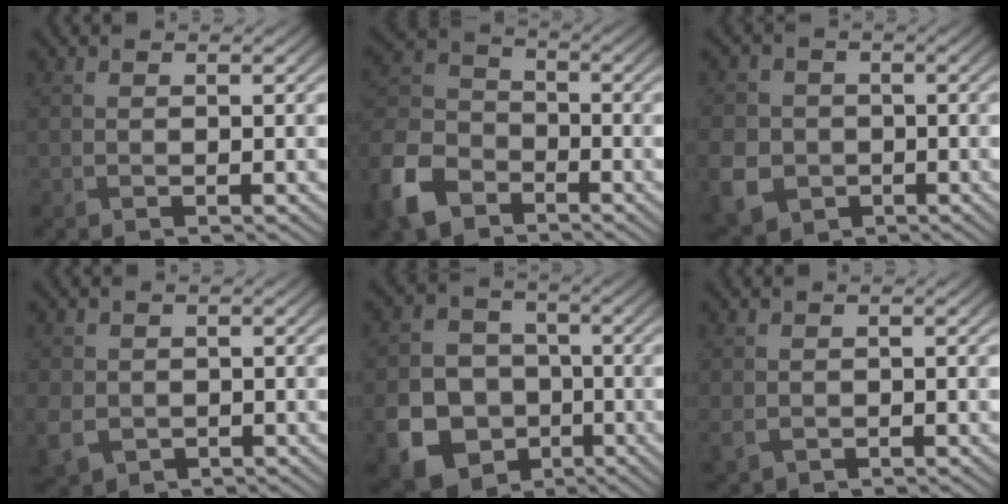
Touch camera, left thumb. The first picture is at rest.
{"total": 11.2, "force": [-6.9, 7.1, 5.3], "torque": [-0.144, -0.018, -0.159]}
{"total": 8.4, "force": [-2.3, 7.4, 3.2], "torque": [-0.108, -0.034, -0.063]}
{"total": 4.5, "force": [-1.1, 3.8, 2.0], "torque": [-0.070, -0.019, -0.023]}
{"total": 14.2, "force": [-5.2, 12.1, 5.2], "torque": [-0.140, -0.071, -0.101]}
{"total": 2.2, "force": [-0.6, 1.9, 1.0], "torque": [-0.033, -0.011, -0.012]}